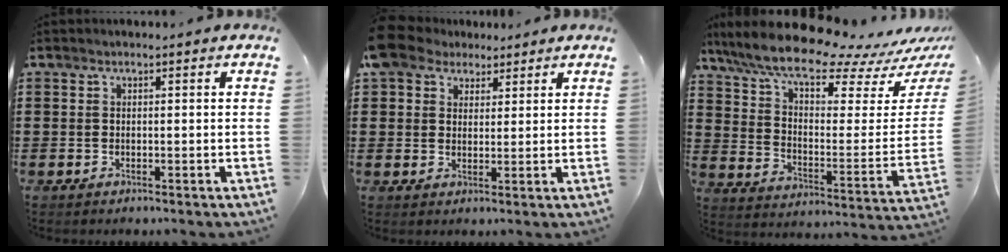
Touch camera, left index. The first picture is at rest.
{"total": 5.3, "force": [3.7, 3.6, 1.3], "torque": [-0.043, 0.009, 0.067]}
{"total": 12.8, "force": [10.5, 2.2, 7.0], "torque": [-0.160, -0.069, 0.183]}